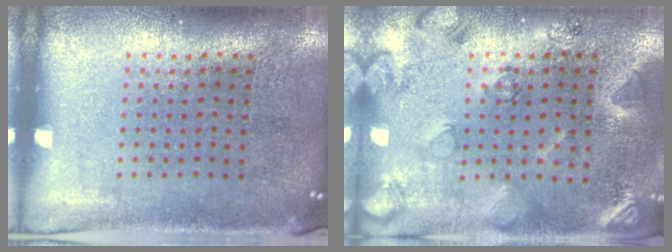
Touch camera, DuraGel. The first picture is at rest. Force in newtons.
{"total": 2.2, "press": 2.1, "slide": 0.7}